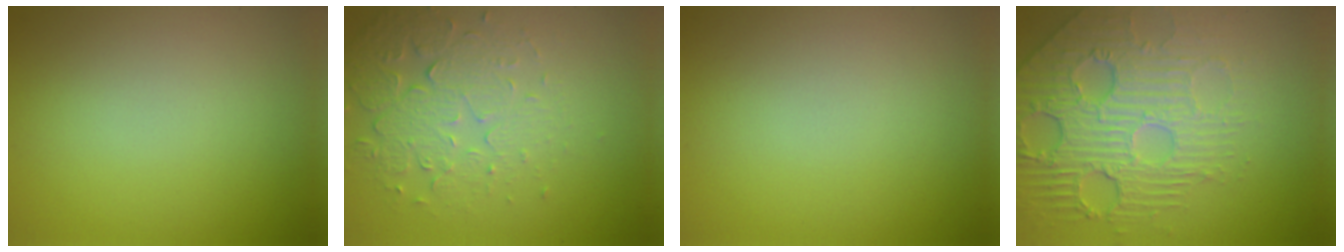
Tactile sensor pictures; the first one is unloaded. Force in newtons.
{"total": 5.3, "press": 3.5, "slide": 3.9}
{"total": 0.0}
{"total": 7.3, "press": 5.4, "slide": 4.9}